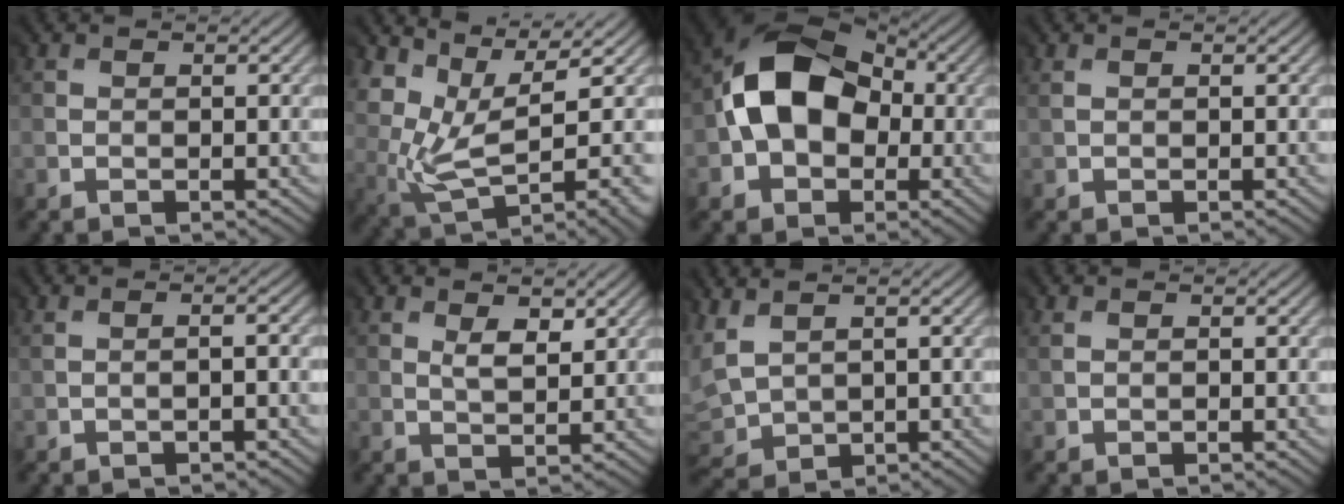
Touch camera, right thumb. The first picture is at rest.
{"total": 6.7, "force": [2.8, 2.5, 5.6], "torque": [-0.117, -0.006, 0.063]}
{"total": 11.5, "force": [0.3, 8.7, 7.5], "torque": [-0.120, 0.014, -0.005]}
{"total": 1.2, "force": [0.6, 0.7, 0.8], "torque": [-0.012, 0.001, 0.014]}
{"total": 0.9, "force": [-0.6, -0.6, 0.1], "torque": [0.007, 0.003, -0.010]}
{"total": 2.0, "force": [1.8, 0.5, 0.8], "torque": [-0.022, -0.004, 0.037]}
{"total": 5.1, "force": [2.1, 4.0, 2.4], "torque": [-0.114, -0.003, 0.046]}
{"total": 1.0, "force": [0.1, 0.6, 0.9], "torque": [-0.012, 0.001, 0.006]}